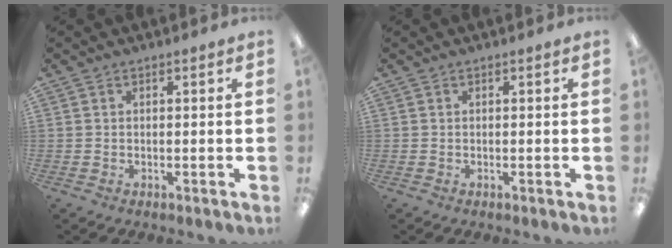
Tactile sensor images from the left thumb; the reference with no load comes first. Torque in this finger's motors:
{"motor_torque": [0.00, 0.00, 0.00, 0.01, 0.01]}